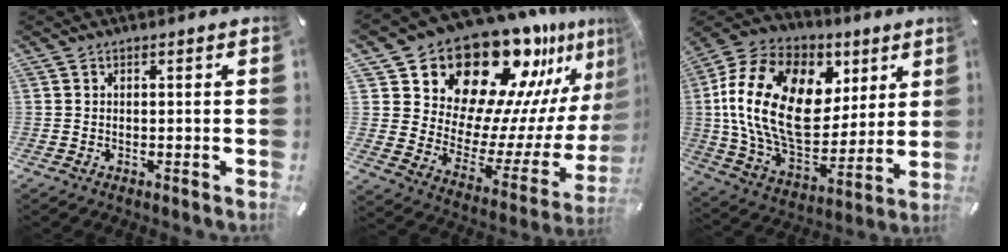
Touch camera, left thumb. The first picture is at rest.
{"total": 25.4, "force": [20.8, 11.9, 8.7], "torque": [-0.107, -0.186, 0.371]}
{"total": 23.2, "force": [4.5, 16.2, 16.0], "torque": [-0.307, -0.016, 0.084]}